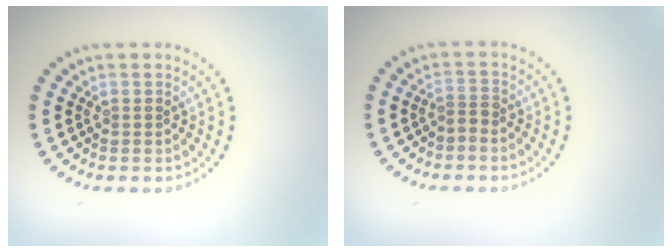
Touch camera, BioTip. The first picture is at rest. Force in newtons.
{"total": 1.1, "press": 0.6, "slide": 0.9}